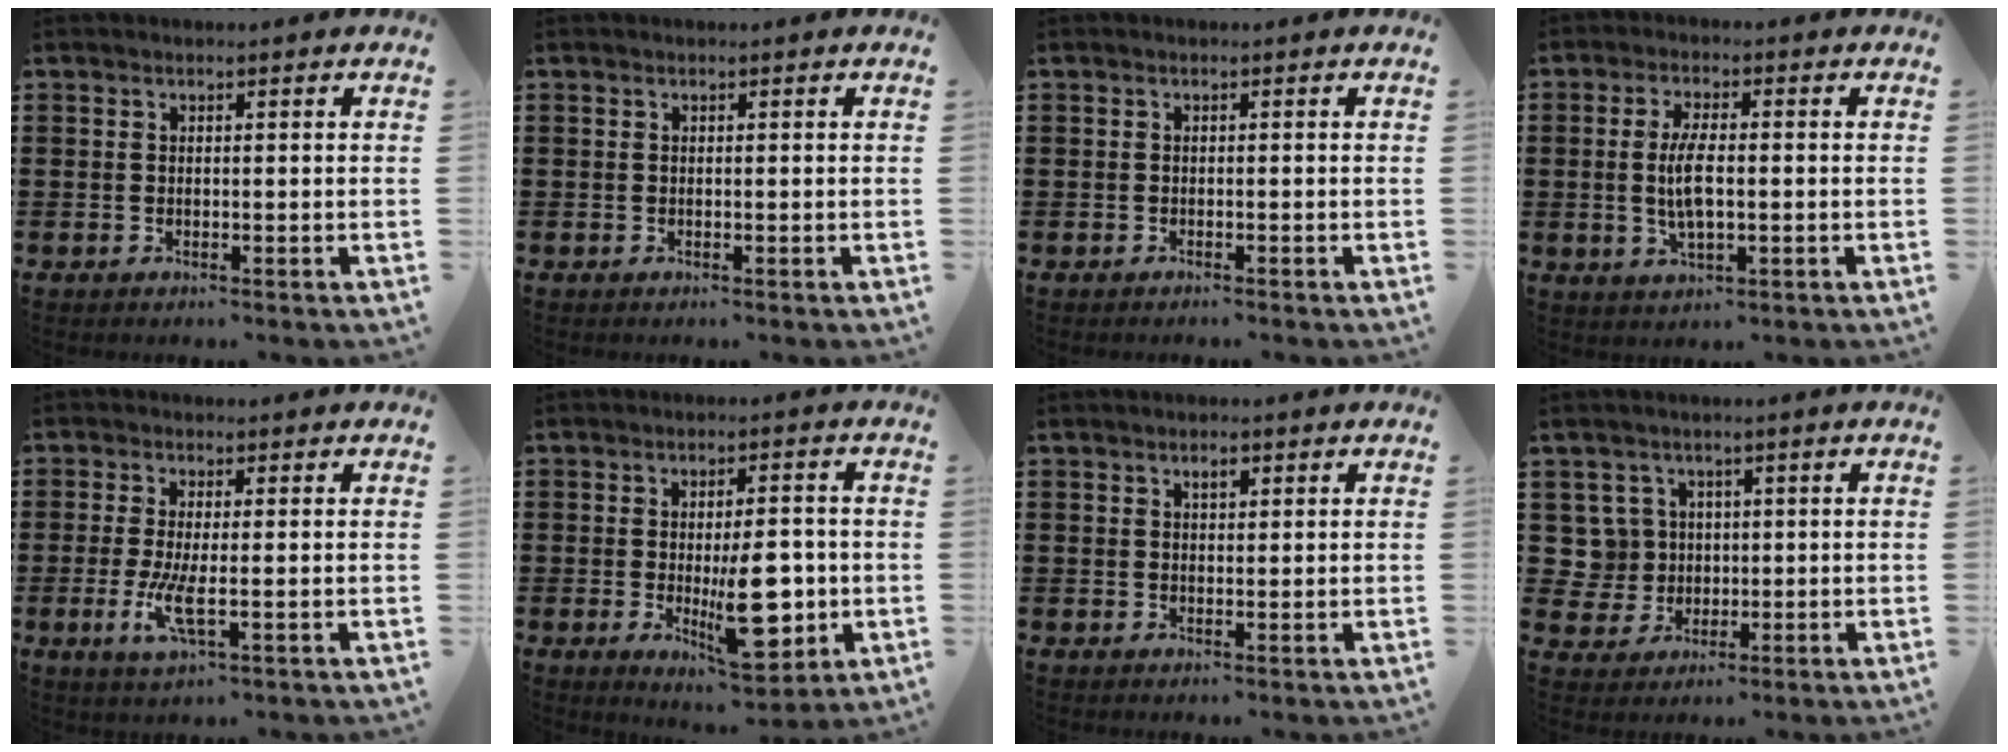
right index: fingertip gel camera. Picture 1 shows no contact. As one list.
[{"total": 0.0}, {"total": 0.5, "force": [-0.5, 0.0, 0.0], "torque": [-0.002, -0.003, -0.010]}, {"total": 5.5, "force": [-0.2, 1.7, 5.2], "torque": [-0.109, -0.004, -0.009]}, {"total": 5.2, "force": [-1.2, 1.0, 5.0], "torque": [-0.112, -0.019, -0.027]}, {"total": 11.1, "force": [-1.7, 4.7, 9.9], "torque": [-0.144, -0.018, -0.024]}, {"total": 1.4, "force": [0.7, 0.7, 1.0], "torque": [-0.022, 0.006, 0.012]}, {"total": 5.3, "force": [1.0, 5.0, 1.3], "torque": [-0.058, 0.012, 0.017]}]